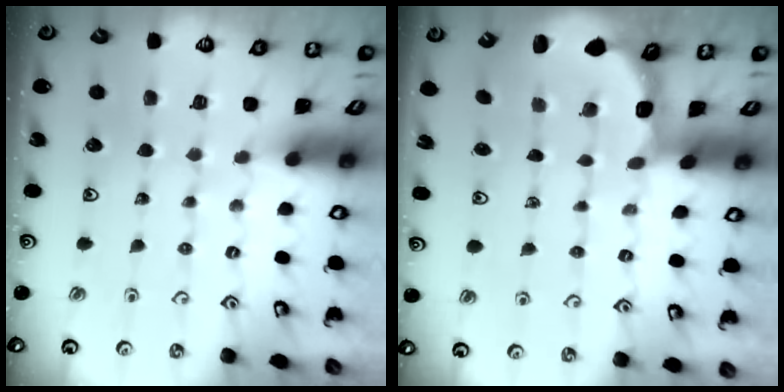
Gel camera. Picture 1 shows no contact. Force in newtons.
{"total": 2.7, "press": 2.4, "slide": 1.4}